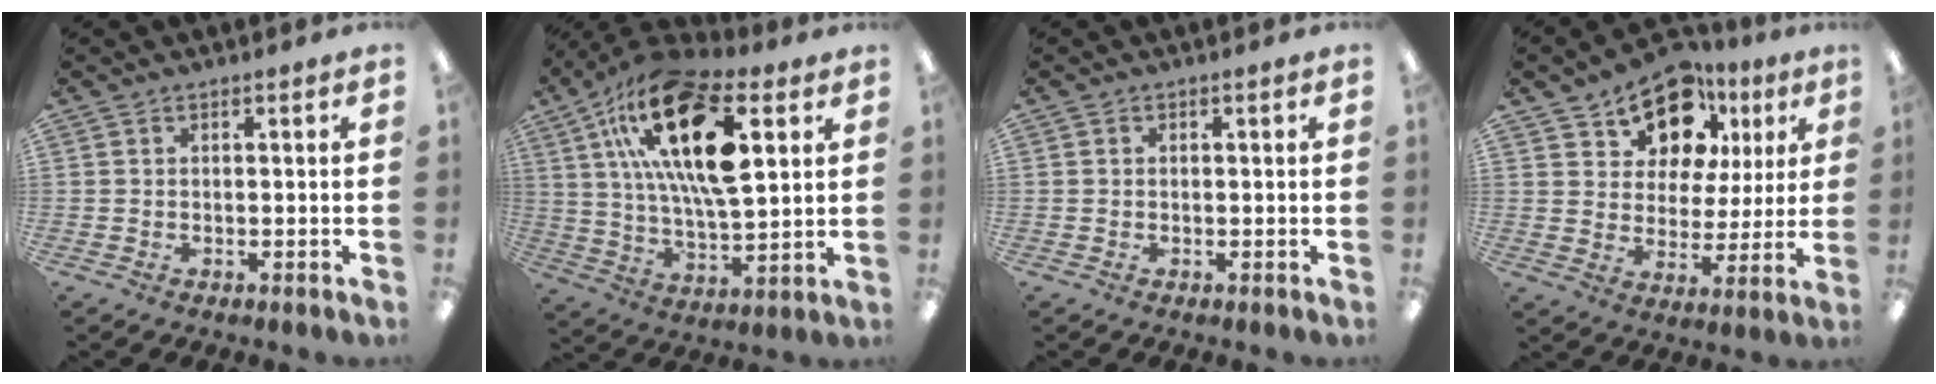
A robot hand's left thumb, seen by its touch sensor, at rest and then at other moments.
{"total": 24.4, "force": [10.1, 10.3, 19.7], "torque": [-0.366, -0.033, 0.163]}
{"total": 0.0}
{"total": 14.1, "force": [10.0, 8.8, 4.8], "torque": [-0.087, -0.066, 0.186]}